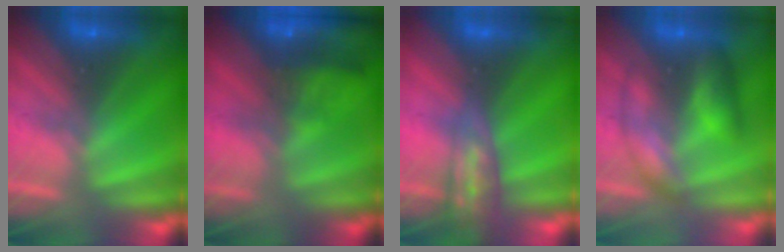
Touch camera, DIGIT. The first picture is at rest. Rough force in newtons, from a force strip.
{"total": 9.3}
{"total": 2.7}
{"total": 2.6}